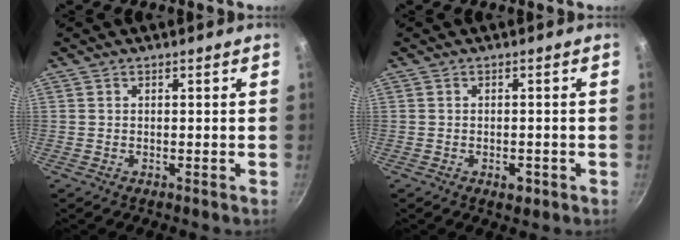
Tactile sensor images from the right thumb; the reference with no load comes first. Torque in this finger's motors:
{"motor_torque": [0.67, 0.59, 0.60, -0.48, 0.19]}